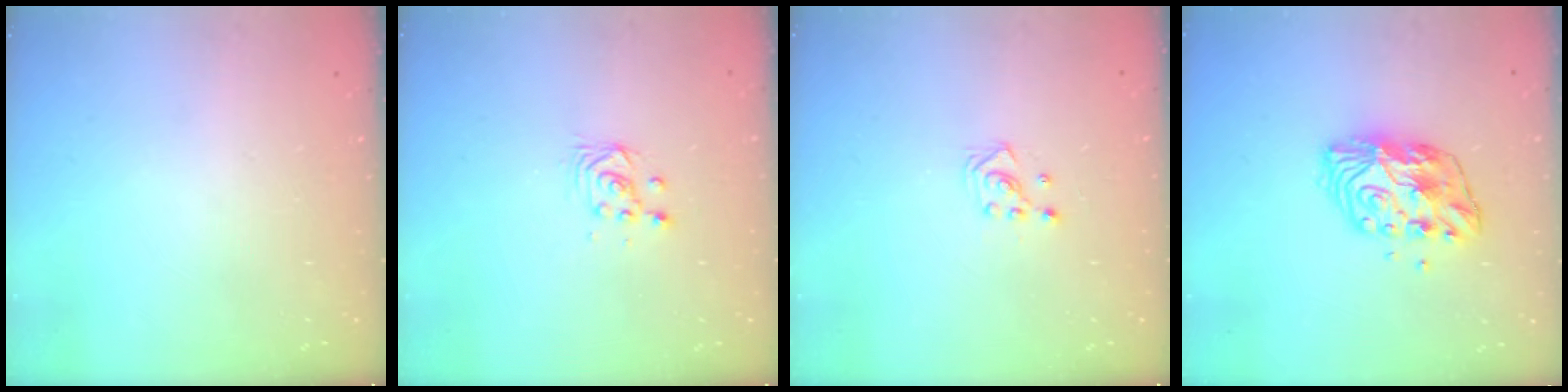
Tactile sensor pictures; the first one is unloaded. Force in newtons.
{"total": 3.5, "press": 3.5, "slide": 0.4}
{"total": 2.9, "press": 2.9, "slide": 0.4}
{"total": 10.7, "press": 10.6, "slide": 0.7}